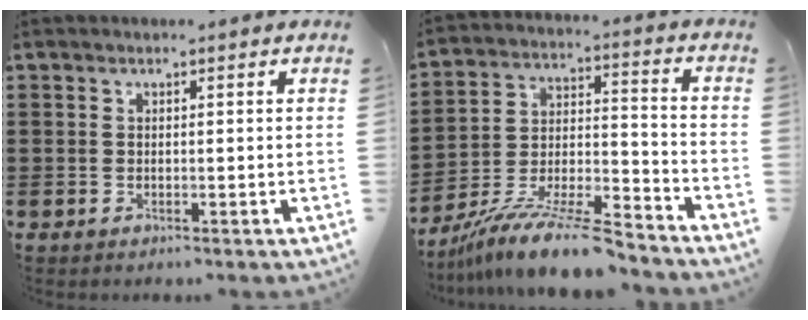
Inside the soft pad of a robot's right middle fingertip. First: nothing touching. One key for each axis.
{"total": 12.5, "fx": -11.0, "fy": 1.0, "fz": 5.9, "tx": -0.092, "ty": 0.032, "tz": -0.204}